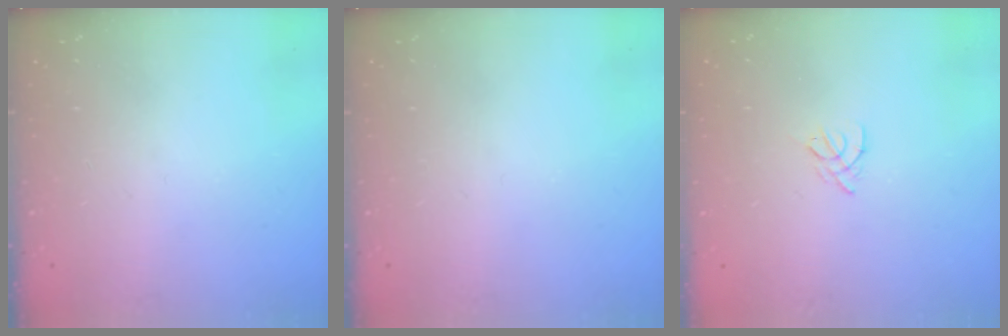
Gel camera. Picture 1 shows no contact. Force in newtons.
{"total": 0.0}
{"total": 2.5, "press": 2.4, "slide": 0.6}